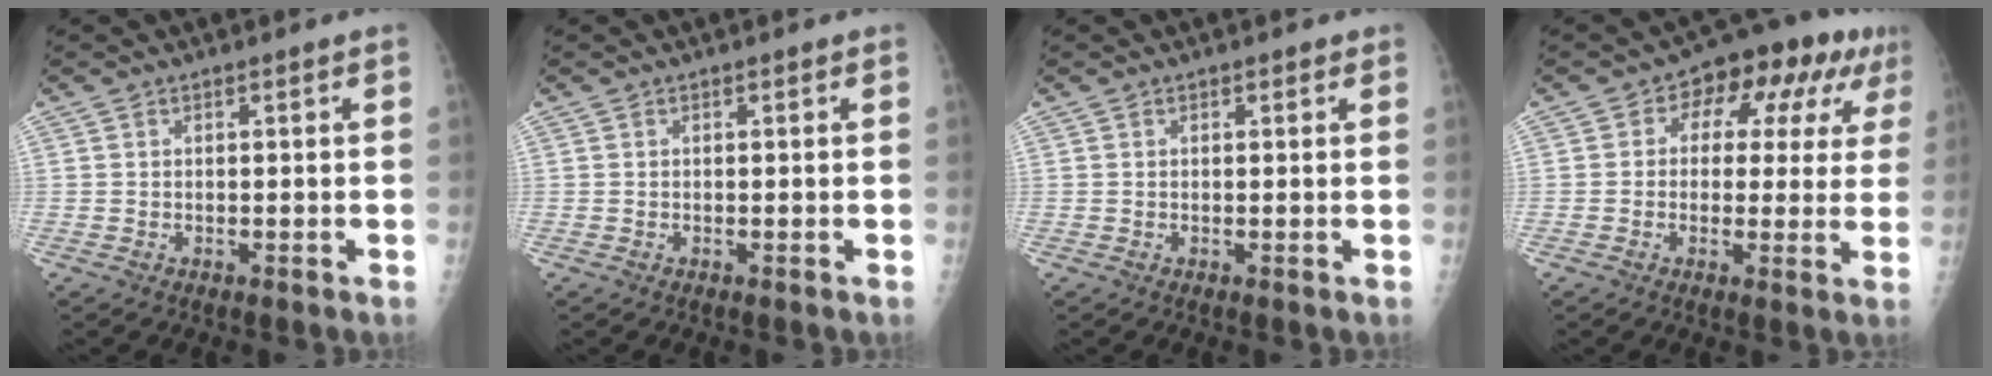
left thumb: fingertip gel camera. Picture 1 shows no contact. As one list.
[{"total": 0.0}, {"total": 0.7, "force": [0.4, 0.4, 0.3], "torque": [-0.001, -0.002, 0.002]}, {"total": 12.8, "force": [4.4, 7.7, 9.2], "torque": [-0.066, 0.020, 0.049]}]